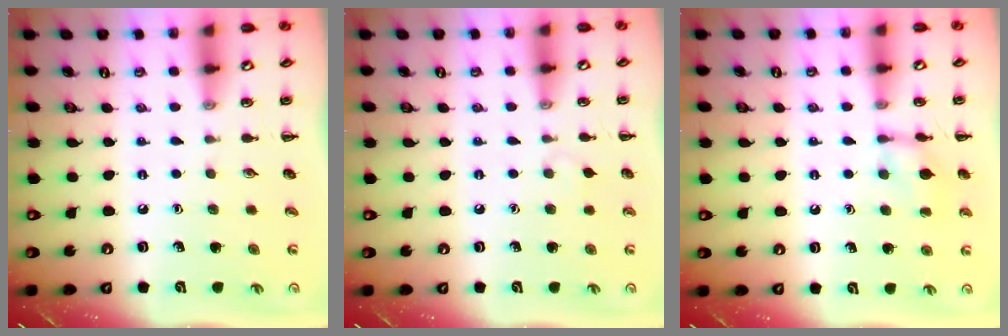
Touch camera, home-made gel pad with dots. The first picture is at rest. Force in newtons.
{"total": 2.8, "press": 2.5, "slide": 1.1}
{"total": 9.2, "press": 9.2, "slide": 1.0}